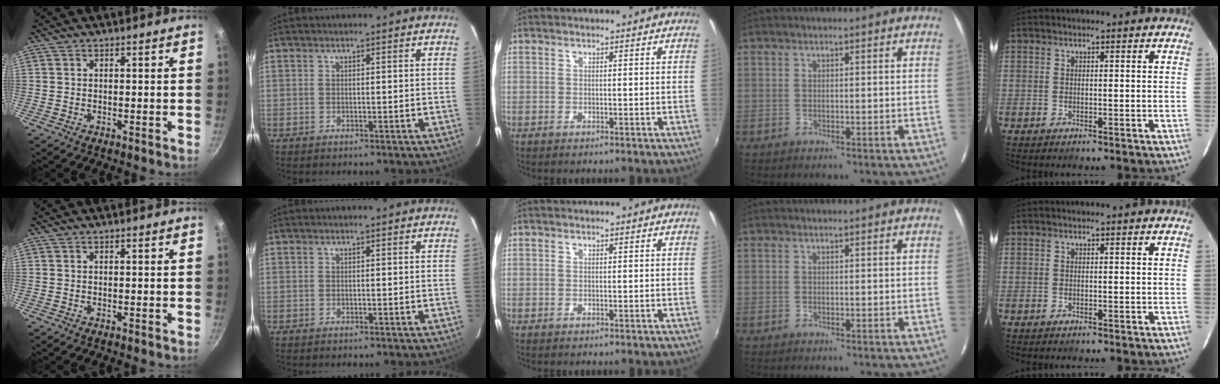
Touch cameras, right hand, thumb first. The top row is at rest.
{}